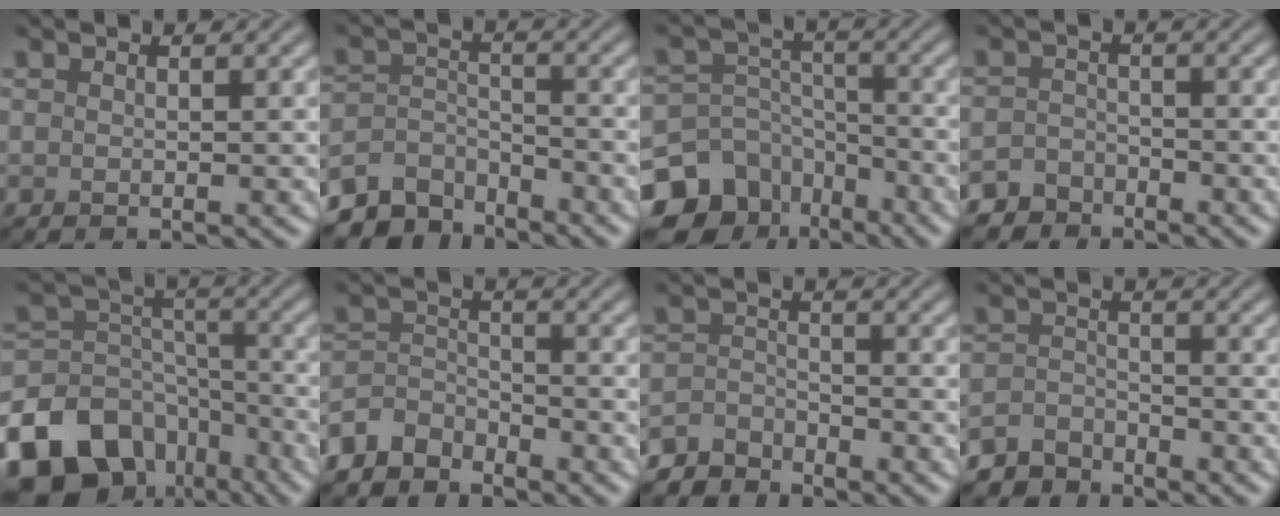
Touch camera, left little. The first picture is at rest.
{"total": 5.6, "force": [-4.9, 2.3, 1.0], "torque": [-0.016, -0.007, -0.098]}
{"total": 12.7, "force": [-8.4, 8.9, 3.6], "torque": [-0.086, -0.029, -0.137]}
{"total": 3.2, "force": [-2.8, 1.6, 0.0], "torque": [0.014, -0.002, -0.055]}
{"total": 16.7, "force": [-10.4, 11.5, 6.1], "torque": [-0.150, -0.030, -0.157]}
{"total": 3.8, "force": [-3.4, 1.6, 0.5], "torque": [-0.005, 0.004, -0.078]}
{"total": 3.7, "force": [-3.5, 1.1, 0.3], "torque": [-0.001, 0.002, -0.075]}
{"total": 3.7, "force": [-3.5, 1.1, 0.3], "torque": [-0.002, 0.000, -0.074]}